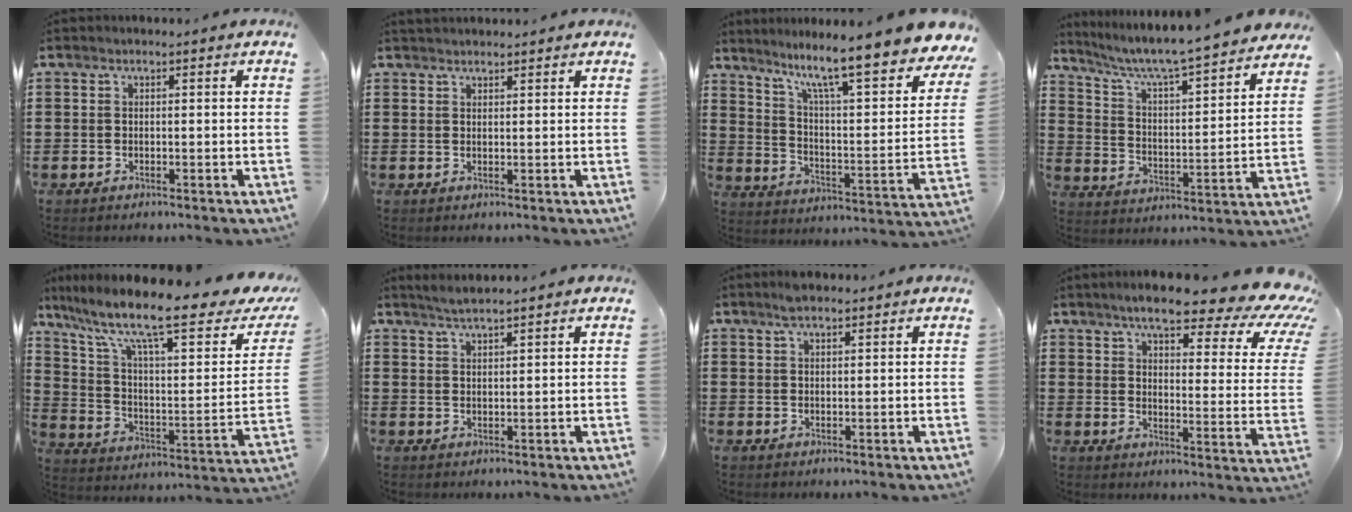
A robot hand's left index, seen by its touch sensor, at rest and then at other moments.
{"total": 1.5, "force": [1.4, 0.2, 0.1], "torque": [-0.005, 0.002, 0.028]}
{"total": 10.7, "force": [8.5, 0.6, 6.5], "torque": [-0.135, -0.067, 0.132]}
{"total": 6.1, "force": [5.5, -0.1, 2.6], "torque": [-0.075, -0.047, 0.085]}
{"total": 14.9, "force": [10.0, 2.9, 10.7], "torque": [-0.214, -0.059, 0.158]}
{"total": 2.1, "force": [2.0, -0.2, 0.8], "torque": [-0.018, 0.003, 0.037]}
{"total": 2.6, "force": [2.0, 0.7, 1.4], "torque": [-0.032, 0.003, 0.037]}
{"total": 10.0, "force": [7.5, 1.6, 6.5], "torque": [-0.122, -0.046, 0.120]}